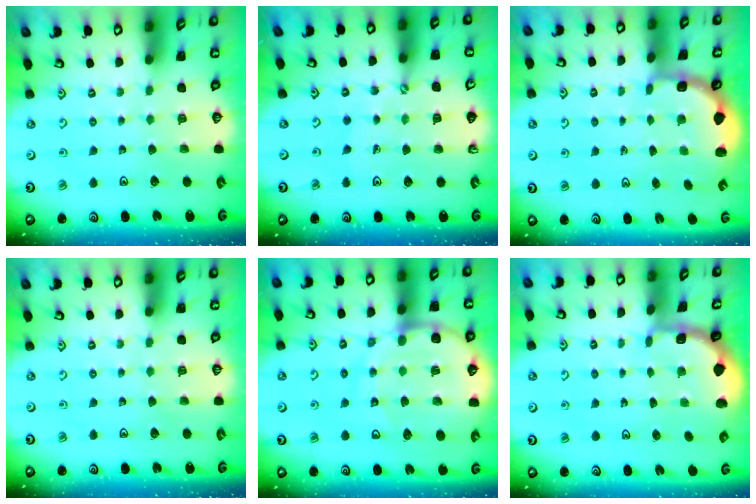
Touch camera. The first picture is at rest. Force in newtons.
{"total": 2.5, "press": 2.2, "slide": 1.3}
{"total": 2.4, "press": 1.7, "slide": 1.6}
{"total": 0.0}
{"total": 15.2, "press": 14.9, "slide": 3.1}
{"total": 1.6, "press": 1.6, "slide": 0.3}